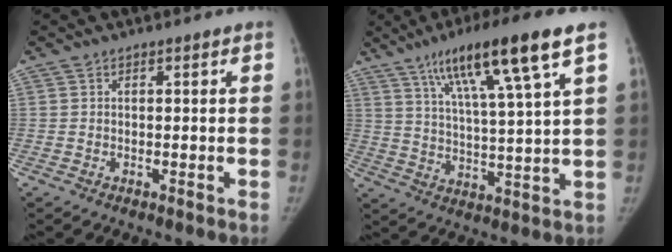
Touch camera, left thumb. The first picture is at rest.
{"total": 16.8, "force": [9.0, 1.4, 14.1], "torque": [-0.237, -0.024, 0.153]}